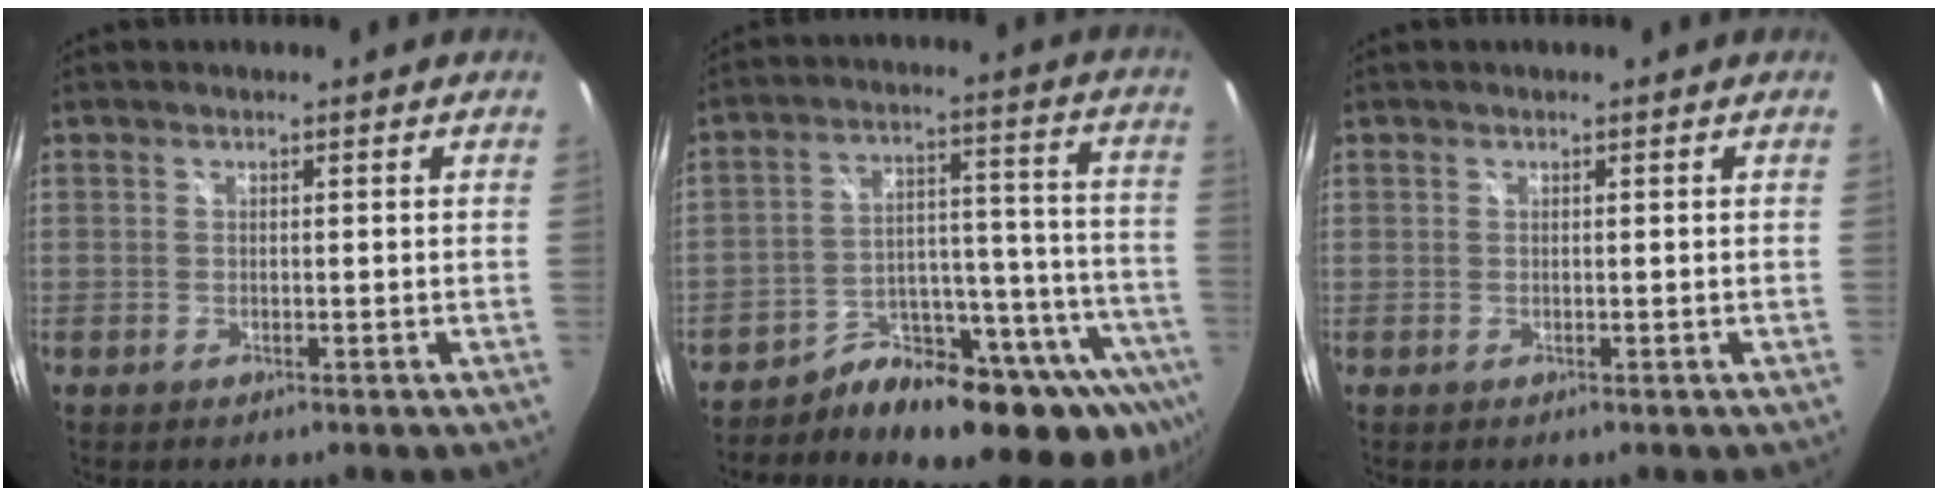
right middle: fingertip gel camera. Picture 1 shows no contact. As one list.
[{"total": 22.2, "force": [-16.4, 9.0, 11.8], "torque": [-0.143, 0.013, -0.228]}, {"total": 0.0}]